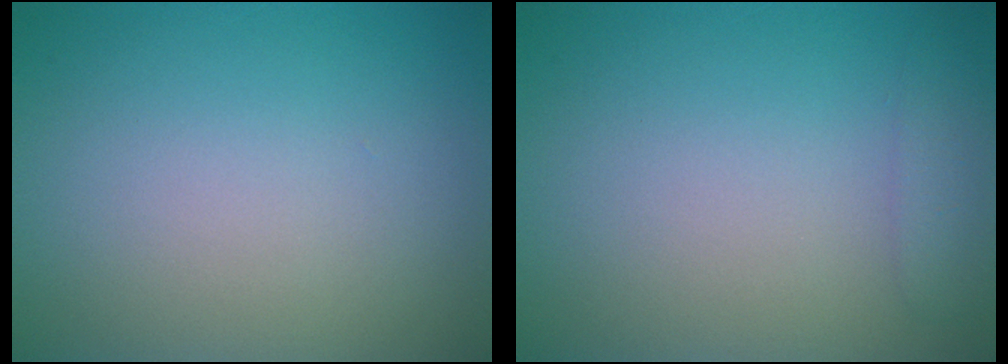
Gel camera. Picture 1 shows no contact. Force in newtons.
{"total": 1.5, "press": 1.5, "slide": 0.1}